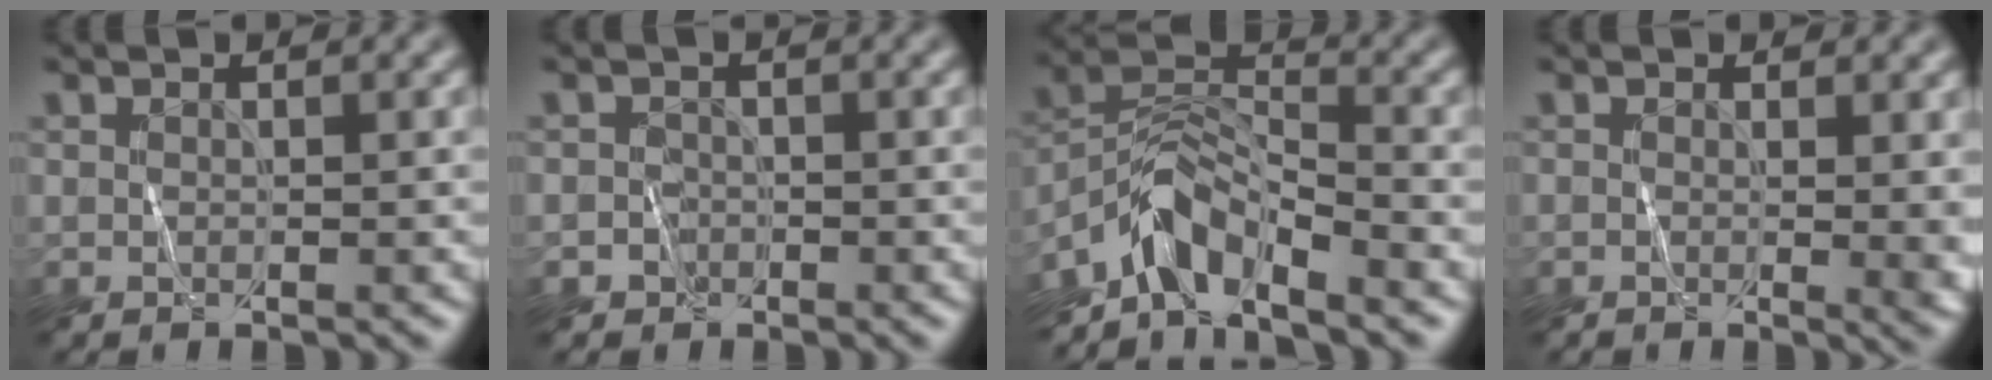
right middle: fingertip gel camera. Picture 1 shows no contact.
{"total": 1.3, "force": [-0.6, 1.1, 0.1], "torque": [0.012, 0.006, -0.012]}
{"total": 4.8, "force": [-4.0, 1.3, 2.3], "torque": [-0.033, 0.010, -0.088]}
{"total": 3.0, "force": [0.1, 1.0, 2.9], "torque": [-0.025, -0.001, 0.001]}